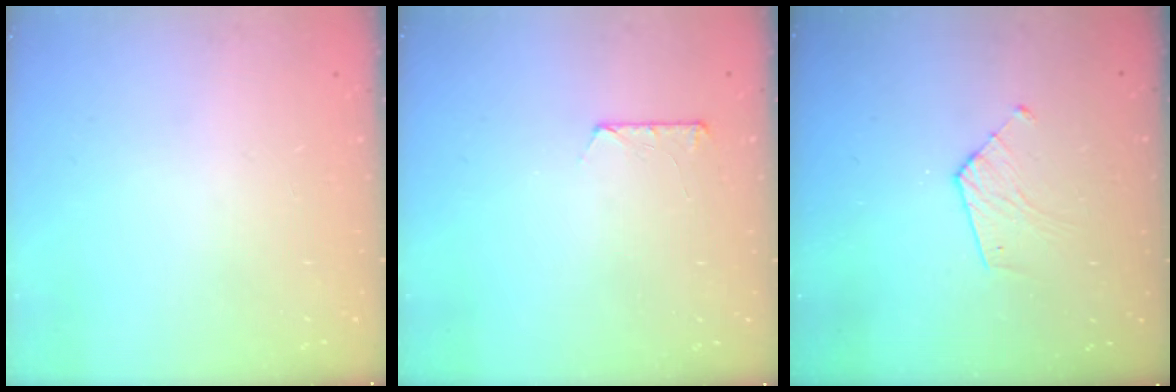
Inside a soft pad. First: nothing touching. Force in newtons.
{"total": 6.9, "press": 6.9, "slide": 0.7}
{"total": 6.0, "press": 5.9, "slide": 0.4}